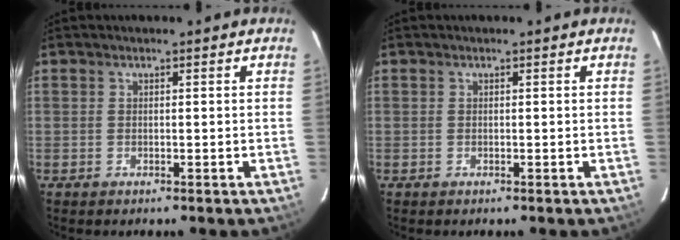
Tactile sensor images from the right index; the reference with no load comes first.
{"total": 0.0}